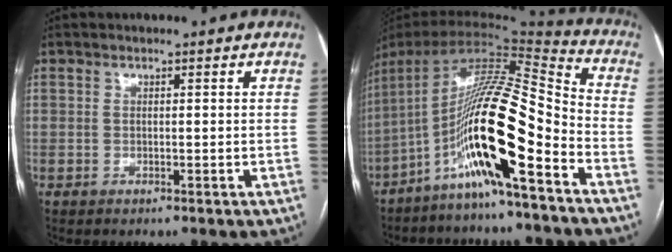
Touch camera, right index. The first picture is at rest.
{"total": 18.0, "force": [-8.1, 0.8, 16.0], "torque": [-0.297, 0.007, -0.149]}